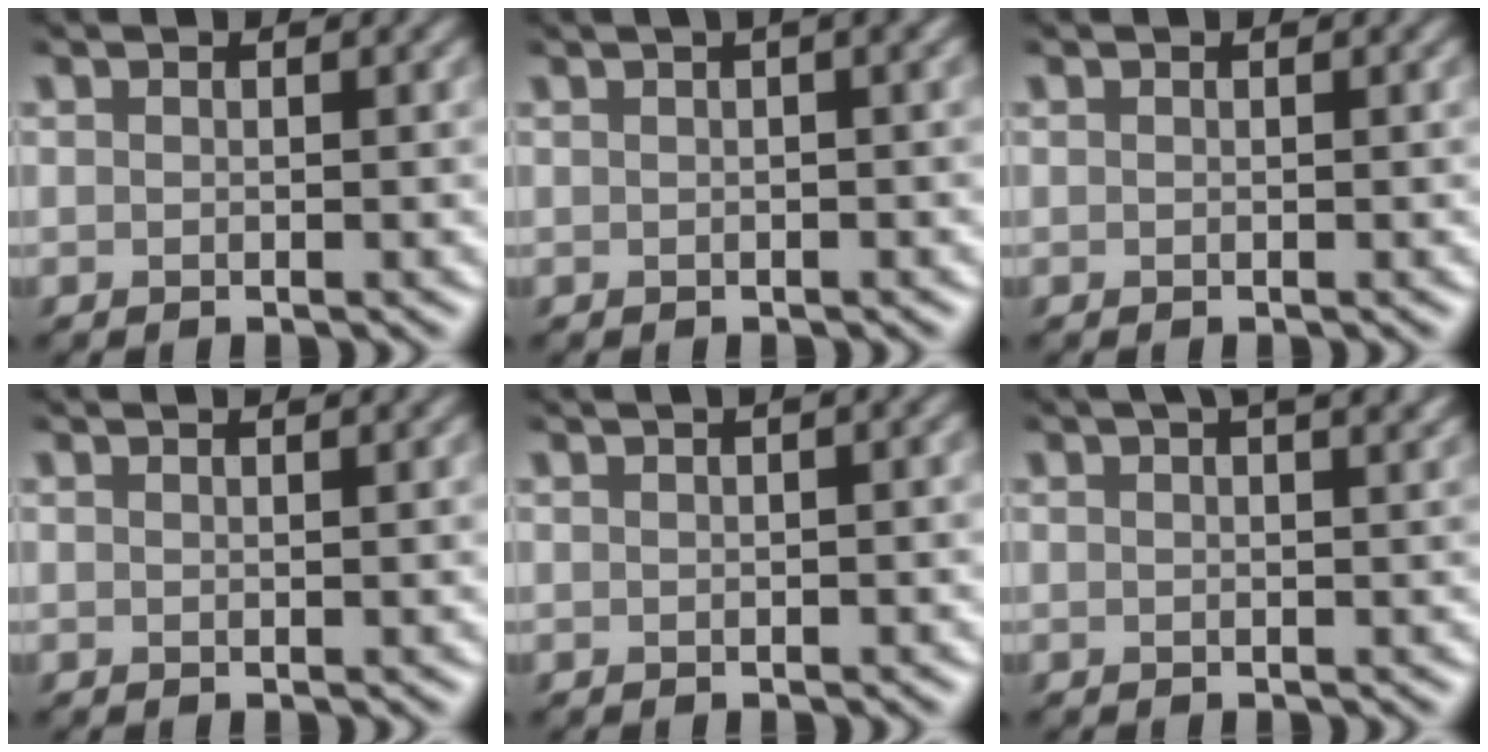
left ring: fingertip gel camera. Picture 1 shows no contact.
{"total": 5.2, "force": [2.1, 2.3, 4.2], "torque": [-0.025, 0.036, 0.000]}
{"total": 0.0}
{"total": 1.7, "force": [1.5, 0.5, 0.7], "torque": [-0.004, 0.002, 0.005]}
{"total": 3.8, "force": [1.5, 1.7, 3.0], "torque": [-0.016, 0.026, 0.002]}
{"total": 4.4, "force": [2.7, 1.6, 3.1], "torque": [-0.019, 0.013, 0.015]}